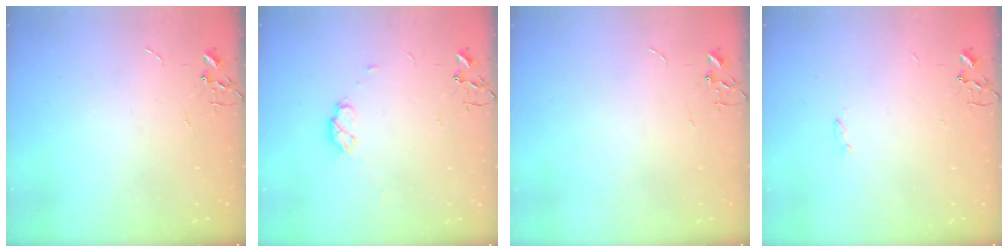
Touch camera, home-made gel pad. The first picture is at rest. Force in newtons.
{"total": 7.0, "press": 6.9, "slide": 0.8}
{"total": 0.0}
{"total": 1.2, "press": 1.1, "slide": 0.3}